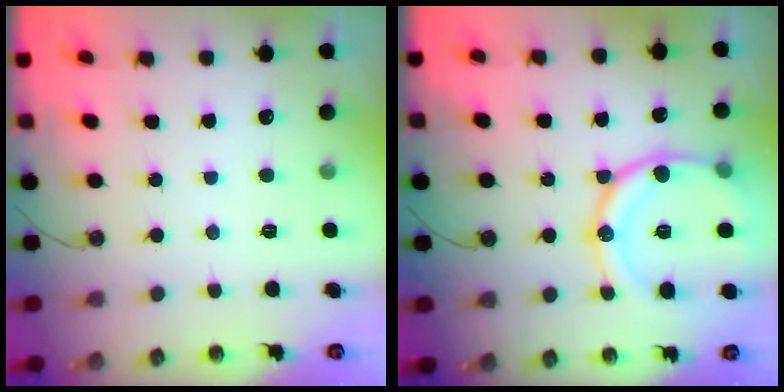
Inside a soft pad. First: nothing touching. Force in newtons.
{"total": 19.3, "press": 19.0, "slide": 3.4}